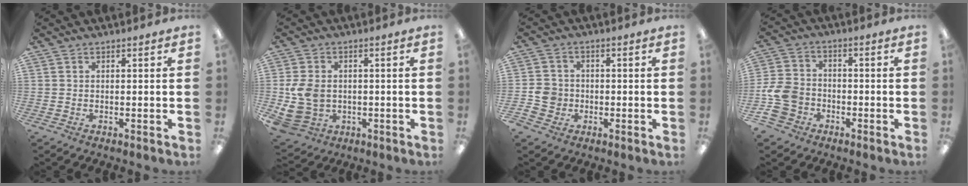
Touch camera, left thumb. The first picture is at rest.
{"total": 9.9, "force": [-0.8, 8.0, 5.9], "torque": [-0.137, 0.009, -0.010]}
{"total": 5.7, "force": [-1.8, 5.1, 1.9], "torque": [-0.047, 0.012, -0.031]}
{"total": 10.1, "force": [-4.2, 8.1, 4.4], "torque": [-0.115, 0.035, -0.076]}